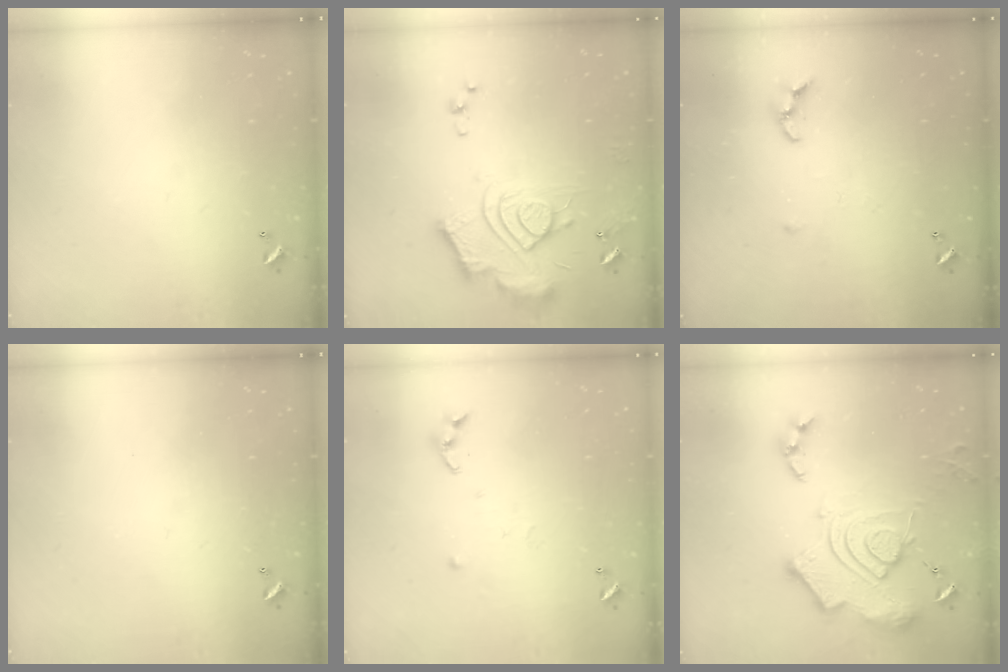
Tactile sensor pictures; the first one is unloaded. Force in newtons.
{"total": 14.1, "press": 14.1, "slide": 1.3}
{"total": 6.4, "press": 6.4, "slide": 0.5}
{"total": 0.0}
{"total": 3.8, "press": 3.8, "slide": 0.4}
{"total": 18.3, "press": 18.2, "slide": 1.7}